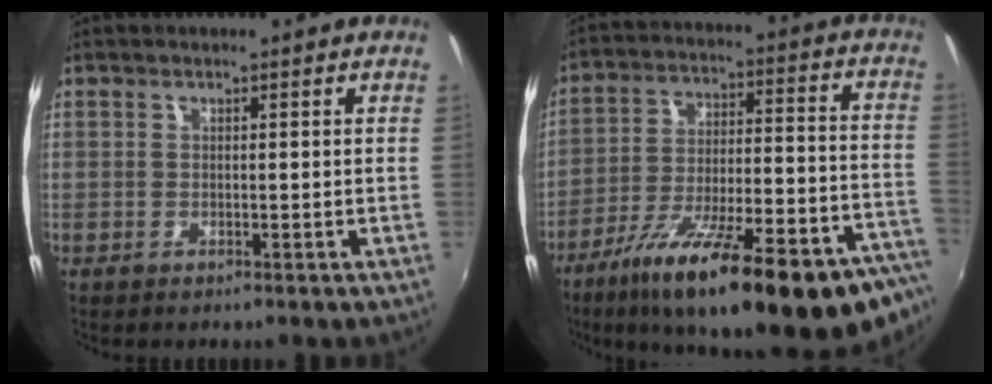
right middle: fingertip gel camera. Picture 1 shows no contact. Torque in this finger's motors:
{"motor_torque": [1.23, -0.91, 0.52, 0.21]}